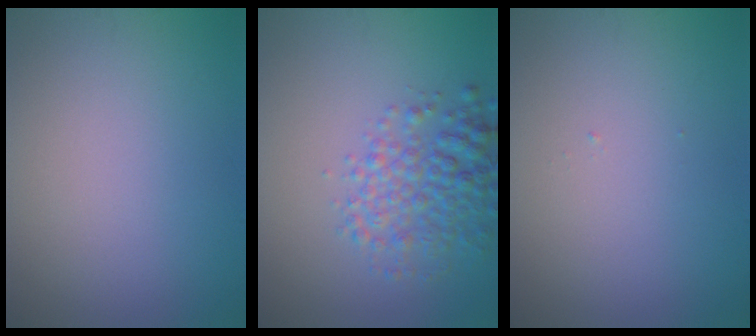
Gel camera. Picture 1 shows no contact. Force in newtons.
{"total": 4.4, "press": 4.4, "slide": 0.2}
{"total": 0.0}